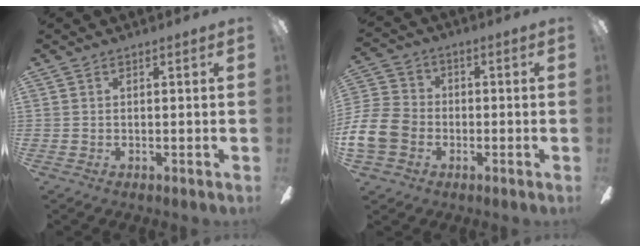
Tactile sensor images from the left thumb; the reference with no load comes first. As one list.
[{"total": 11.8, "force": [-3.3, 9.5, 6.1], "torque": [-0.150, 0.035, -0.060]}]